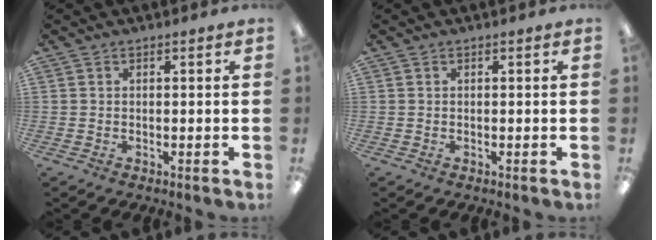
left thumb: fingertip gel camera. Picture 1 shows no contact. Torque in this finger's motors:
{"motor_torque": [0.00, 0.00, 0.00, 0.00, 0.00]}